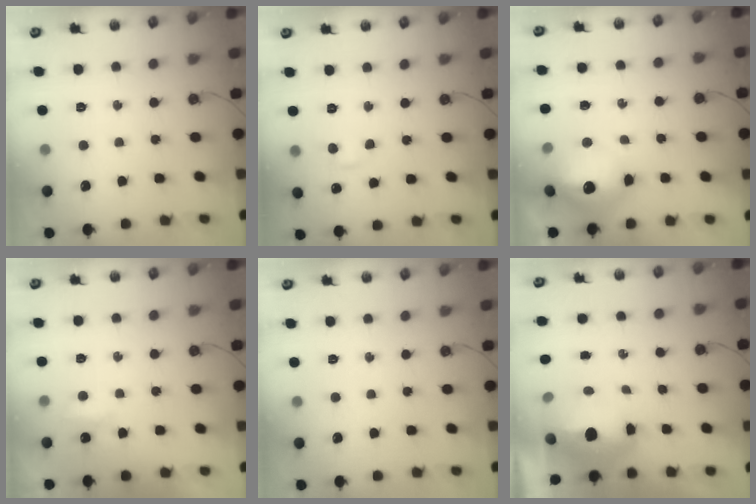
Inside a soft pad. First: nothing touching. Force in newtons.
{"total": 5.8, "press": 5.8, "slide": 0.6}
{"total": 20.4, "press": 16.2, "slide": 12.4}
{"total": 2.9, "press": 2.8, "slide": 0.6}
{"total": 0.0}
{"total": 9.0, "press": 9.0, "slide": 1.0}